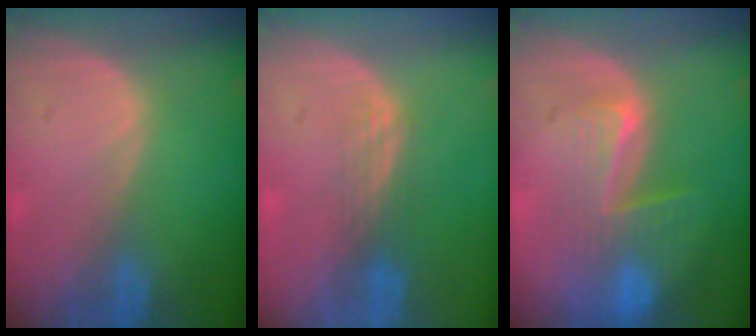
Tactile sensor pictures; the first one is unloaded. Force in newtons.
{"total": 3.0, "press": 2.5, "slide": 1.6}
{"total": 8.0, "press": 7.1, "slide": 3.7}